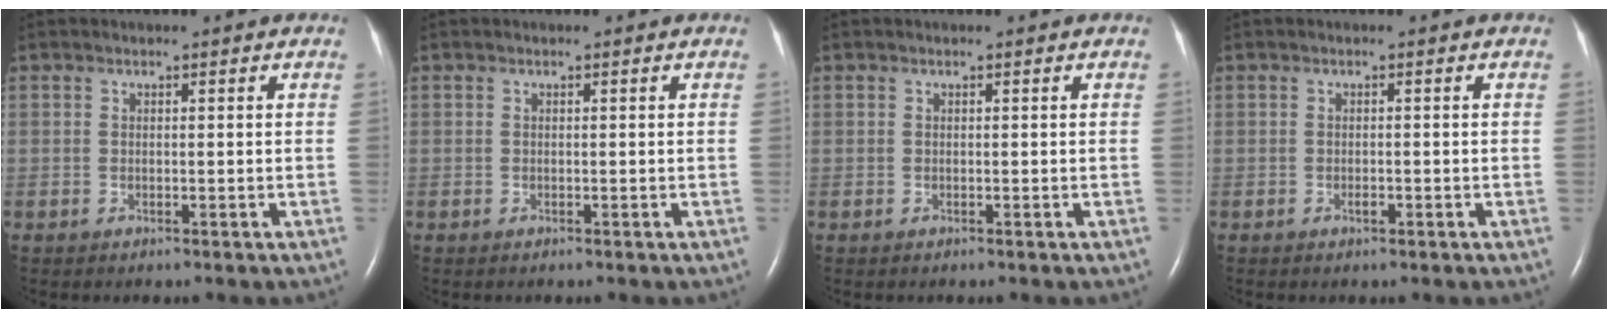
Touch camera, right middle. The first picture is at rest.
{"total": 0.0}
{"total": 0.0}
{"total": 0.8, "force": [-0.4, 0.3, 0.6], "torque": [-0.012, 0.000, -0.006]}